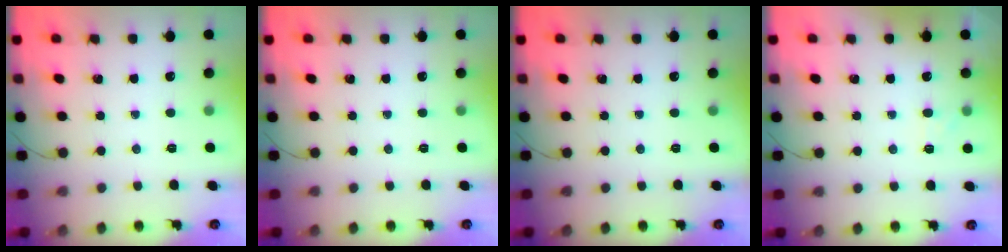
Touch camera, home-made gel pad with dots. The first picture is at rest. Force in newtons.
{"total": 0.0}
{"total": 0.0}
{"total": 4.8, "press": 4.6, "slide": 1.5}